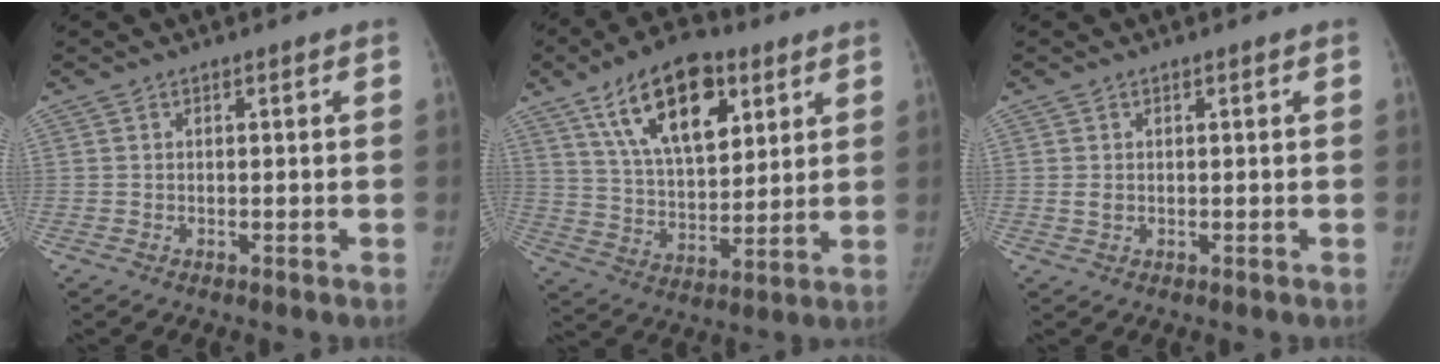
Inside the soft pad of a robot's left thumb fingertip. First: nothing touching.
{"total": 18.6, "force": [9.3, 9.5, 13.0], "torque": [-0.170, -0.033, 0.163]}
{"total": 1.2, "force": [0.3, 0.9, 0.8], "torque": [-0.009, -0.002, 0.009]}